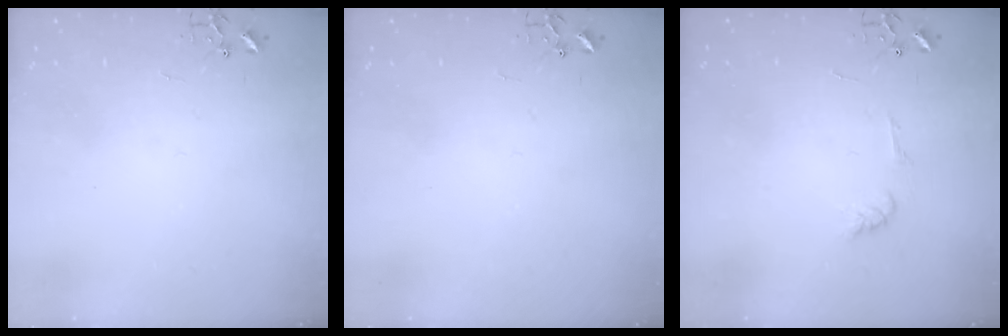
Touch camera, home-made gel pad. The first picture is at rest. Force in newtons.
{"total": 0.0}
{"total": 5.9, "press": 5.9, "slide": 0.6}